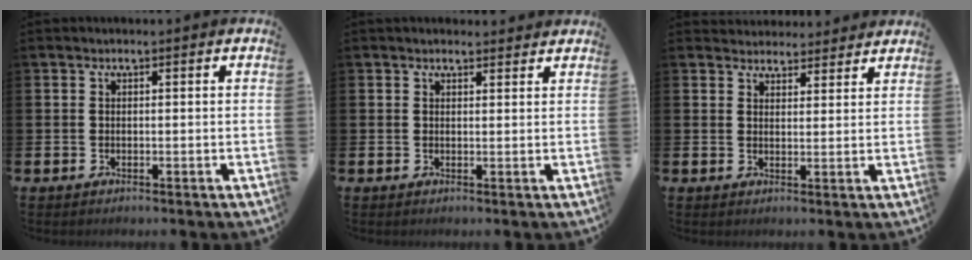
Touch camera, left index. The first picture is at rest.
{"total": 1.6, "force": [1.5, 0.4, 0.1], "torque": [0.006, -0.003, 0.026]}
{"total": 3.6, "force": [3.5, 1.0, -0.2], "torque": [0.006, -0.019, 0.063]}